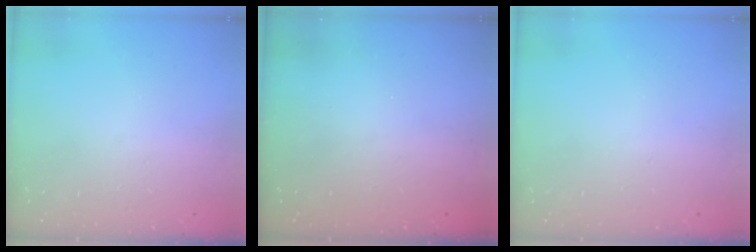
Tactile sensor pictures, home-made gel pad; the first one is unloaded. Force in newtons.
{"total": 2.3, "press": 2.2, "slide": 0.8}
{"total": 0.0}